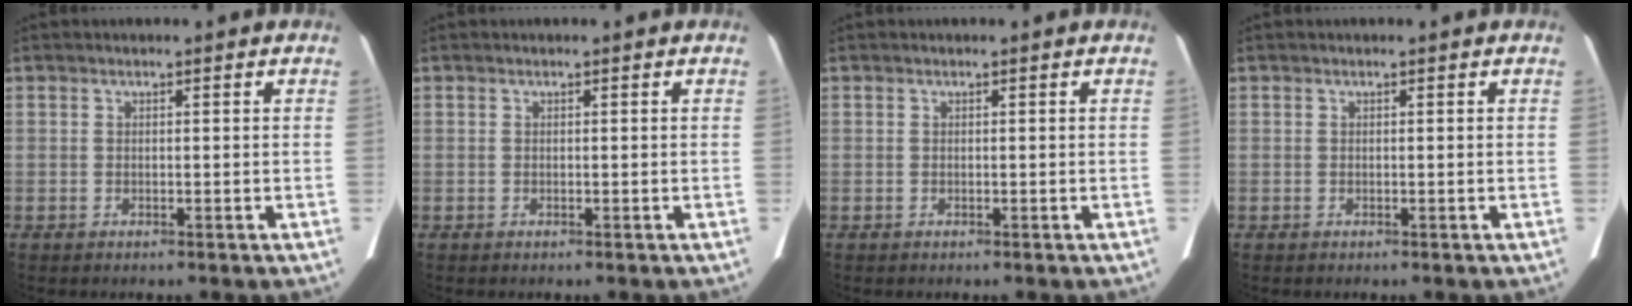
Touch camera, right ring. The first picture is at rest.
{"total": 0.0}
{"total": 0.0}
{"total": 0.0}